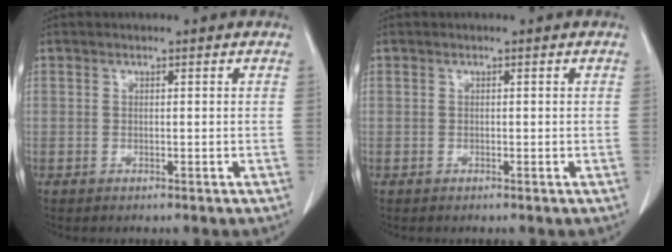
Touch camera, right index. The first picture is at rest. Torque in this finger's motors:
{"motor_torque": [0.01, -0.01, -0.01, 0.00]}